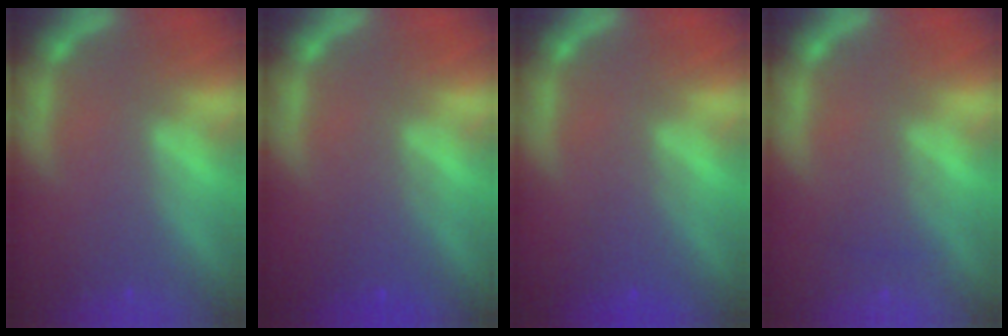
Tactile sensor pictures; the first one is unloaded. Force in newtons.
{"total": 2.5}
{"total": 2.5}
{"total": 2.0}